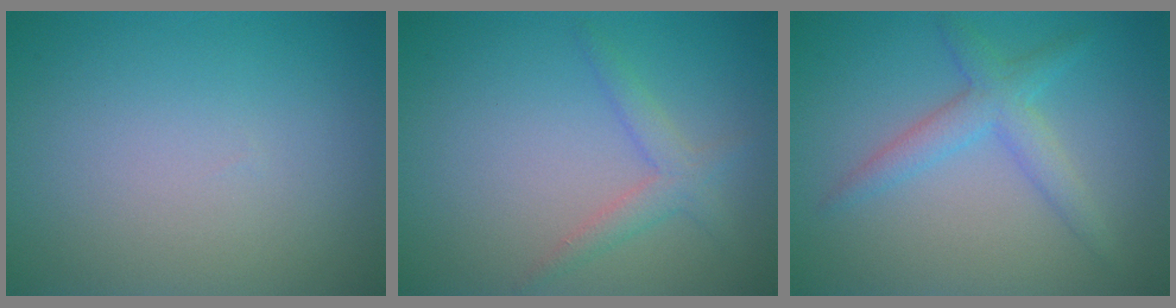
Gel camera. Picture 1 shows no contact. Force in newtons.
{"total": 2.0, "press": 2.0, "slide": 0.2}
{"total": 3.0, "press": 3.0, "slide": 0.0}